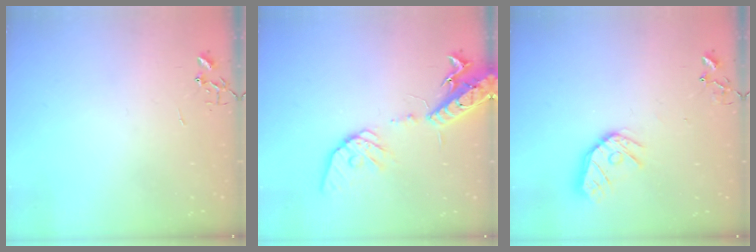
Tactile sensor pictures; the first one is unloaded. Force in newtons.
{"total": 17.5, "press": 17.1, "slide": 3.5}
{"total": 12.6, "press": 12.5, "slide": 1.4}